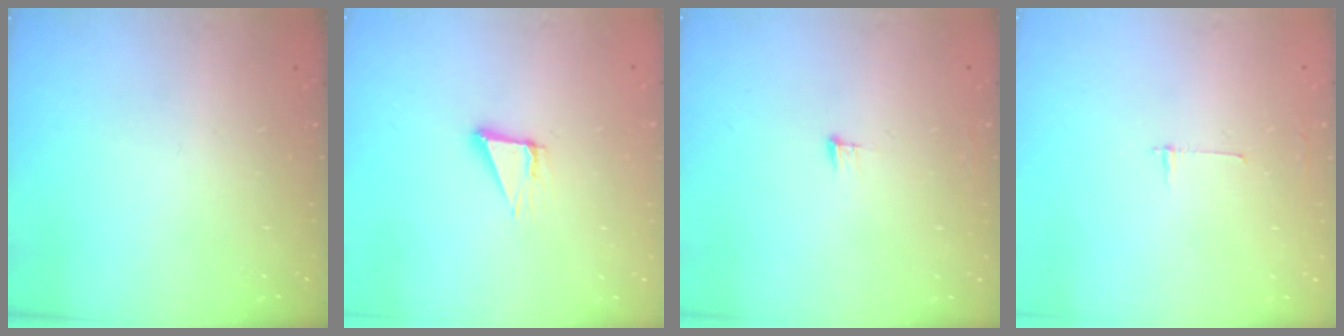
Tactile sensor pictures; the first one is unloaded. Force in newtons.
{"total": 3.8, "press": 3.7, "slide": 0.4}
{"total": 5.2, "press": 5.0, "slide": 1.3}
{"total": 2.7, "press": 2.7, "slide": 0.3}